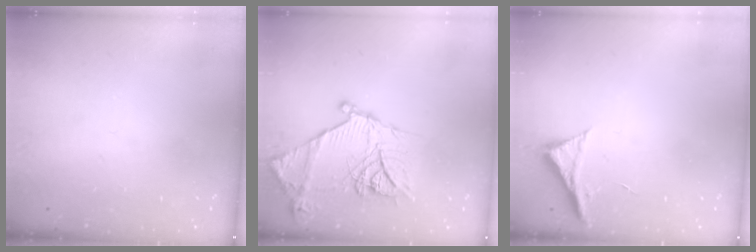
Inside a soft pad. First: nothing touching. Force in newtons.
{"total": 18.1, "press": 18.1, "slide": 1.2}
{"total": 5.4, "press": 5.4, "slide": 0.7}